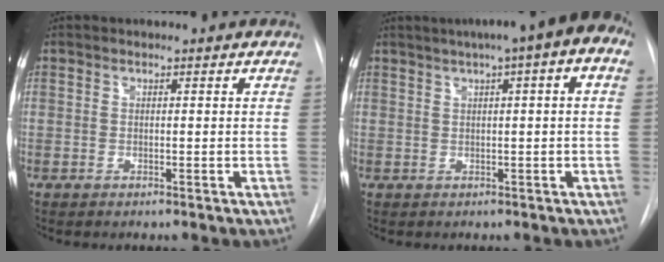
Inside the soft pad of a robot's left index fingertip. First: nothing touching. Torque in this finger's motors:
{"motor_torque": [0.43, -0.94, -0.03, 0.08]}